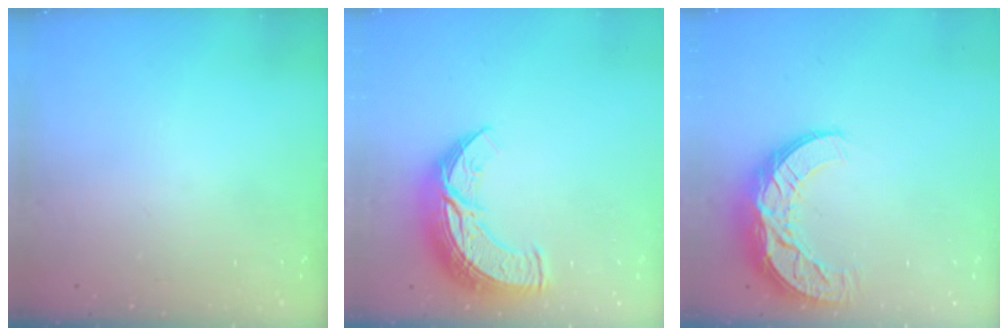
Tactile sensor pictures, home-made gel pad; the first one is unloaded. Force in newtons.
{"total": 13.1, "press": 13.1, "slide": 1.0}
{"total": 12.3, "press": 12.3, "slide": 0.9}